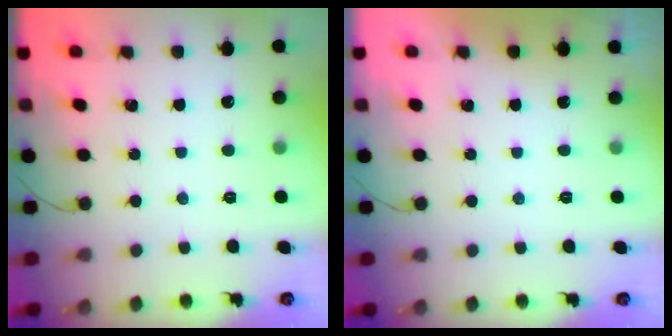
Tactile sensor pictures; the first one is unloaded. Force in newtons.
{"total": 0.0}